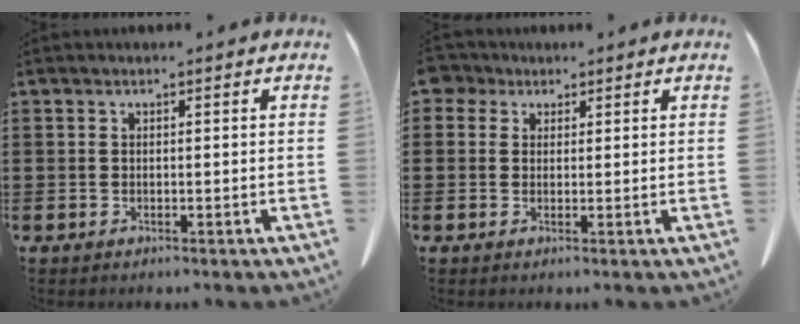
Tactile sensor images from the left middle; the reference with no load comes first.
{"total": 2.5, "force": [1.6, 1.8, 0.8], "torque": [-0.017, 0.005, 0.027]}